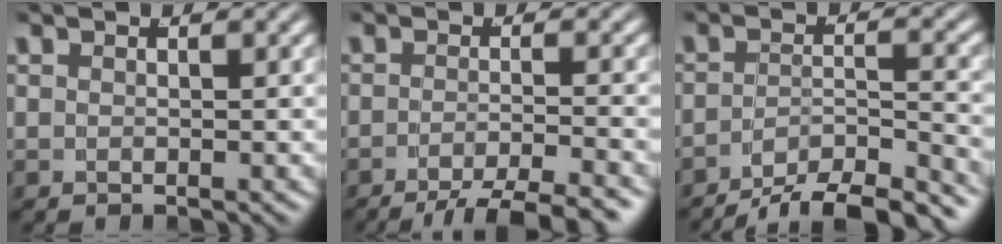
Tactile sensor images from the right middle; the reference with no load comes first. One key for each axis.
{"total": 7.2, "fx": -5.9, "fy": 1.9, "fz": 3.8, "tx": -0.047, "ty": -0.006, "tz": -0.092}
{"total": 9.4, "fx": -8.2, "fy": 2.7, "fz": 3.7, "tx": -0.037, "ty": -0.018, "tz": -0.124}